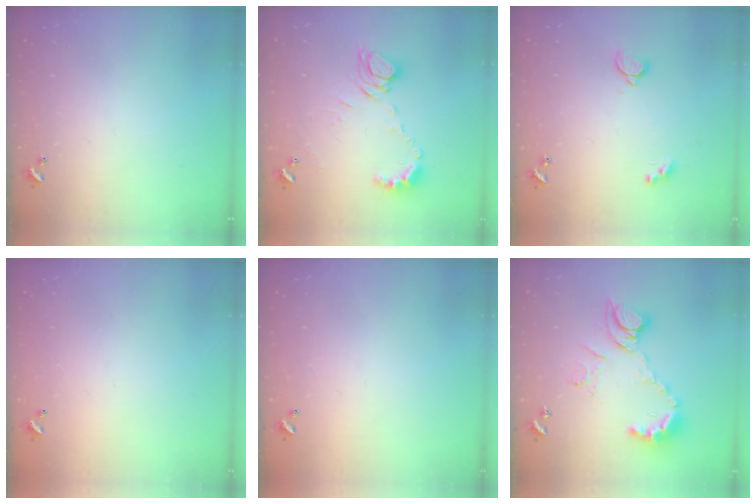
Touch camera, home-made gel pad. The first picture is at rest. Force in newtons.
{"total": 8.8, "press": 8.8, "slide": 0.3}
{"total": 1.9, "press": 1.7, "slide": 0.8}
{"total": 2.8, "press": 2.8, "slide": 0.1}
{"total": 2.9, "press": 2.9, "slide": 0.1}
{"total": 12.6, "press": 12.6, "slide": 1.3}